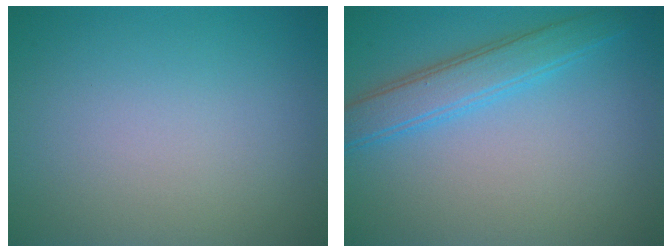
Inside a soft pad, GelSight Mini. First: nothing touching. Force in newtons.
{"total": 3.6, "press": 3.6, "slide": 0.1}